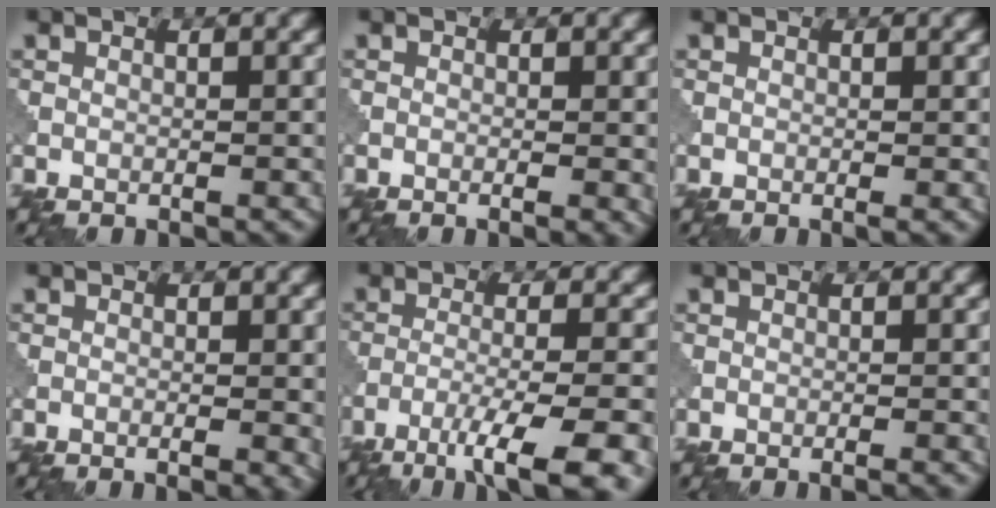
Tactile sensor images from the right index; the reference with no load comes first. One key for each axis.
{"total": 1.7, "fx": -0.3, "fy": 0.3, "fz": 1.7, "tx": -0.023, "ty": -0.004, "tz": -0.007}
{"total": 0.6, "fx": -0.1, "fy": 0.1, "fz": 0.6, "tx": -0.010, "ty": -0.004, "tz": -0.004}
{"total": 2.0, "fx": -0.4, "fy": 0.5, "fz": 1.9, "tx": -0.024, "ty": -0.003, "tz": -0.009}
{"total": 8.9, "fx": -5.9, "fy": 1.7, "fz": 6.5, "tx": -0.093, "ty": -0.004, "tz": -0.091}
{"total": 1.1, "fx": -0.5, "fy": 0.2, "fz": 0.9, "tx": -0.006, "ty": -0.001, "tz": -0.013}